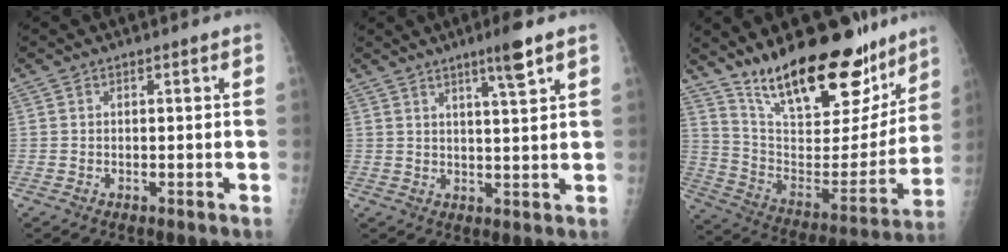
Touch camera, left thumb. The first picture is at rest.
{"total": 5.6, "force": [3.5, 0.1, 4.4], "torque": [-0.069, -0.020, 0.059]}
{"total": 27.0, "force": [19.5, 10.2, 15.7], "torque": [-0.200, -0.092, 0.319]}